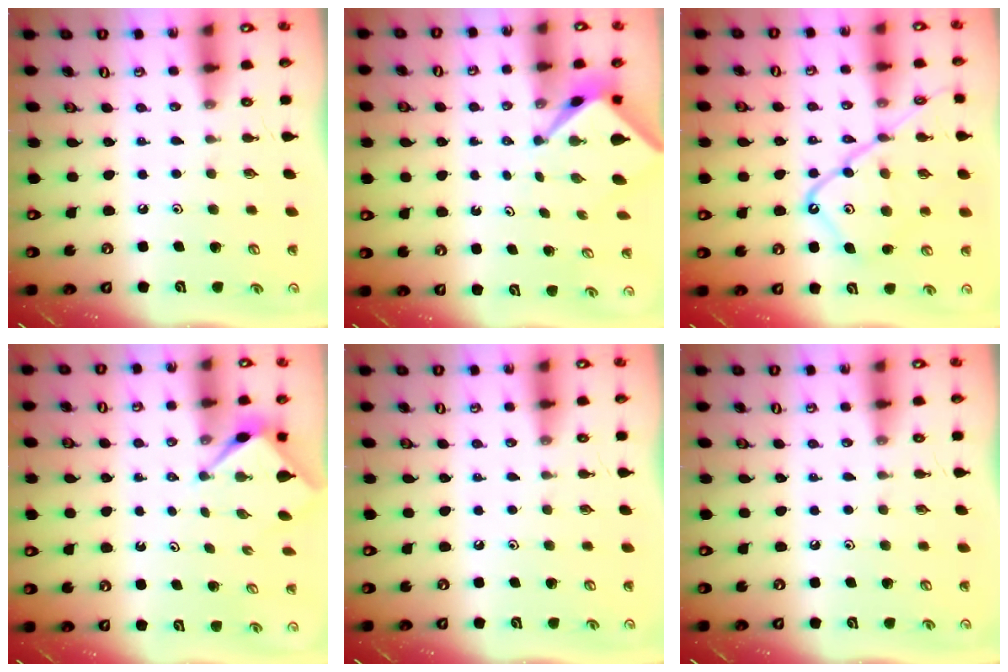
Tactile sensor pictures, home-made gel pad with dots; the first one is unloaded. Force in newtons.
{"total": 2.5, "press": 2.4, "slide": 0.3}
{"total": 17.4, "press": 17.3, "slide": 1.9}
{"total": 3.0, "press": 3.0, "slide": 0.2}
{"total": 0.0}
{"total": 0.0}